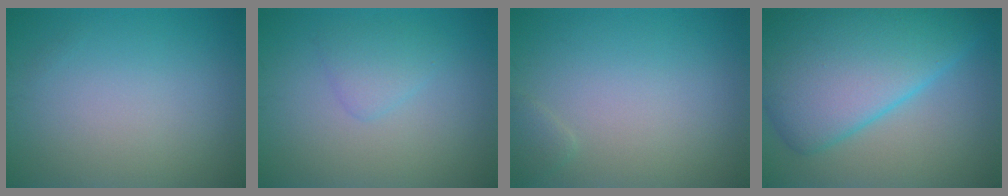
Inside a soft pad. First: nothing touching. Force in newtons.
{"total": 1.8, "press": 1.8, "slide": 0.1}
{"total": 0.8, "press": 0.8, "slide": 0.0}
{"total": 12.0, "press": 12.0, "slide": 0.2}